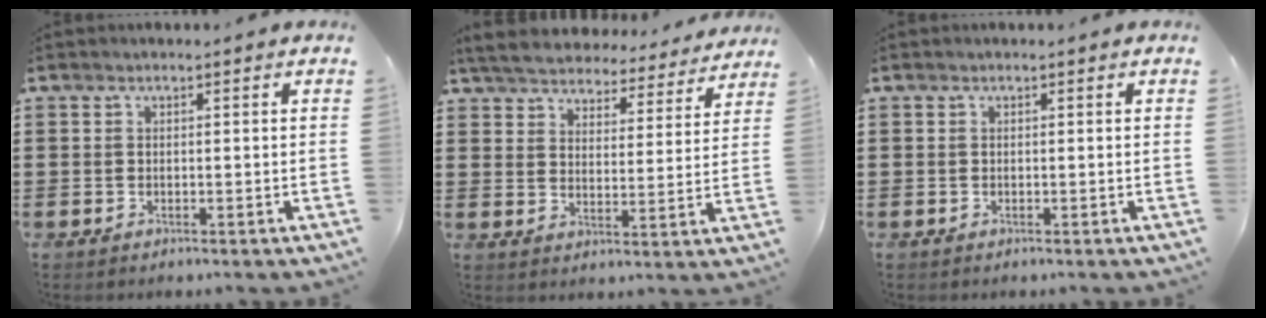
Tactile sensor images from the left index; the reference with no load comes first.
{"total": 5.6, "force": [5.5, 0.5, 0.7], "torque": [-0.043, -0.037, 0.096]}
{"total": 0.0}